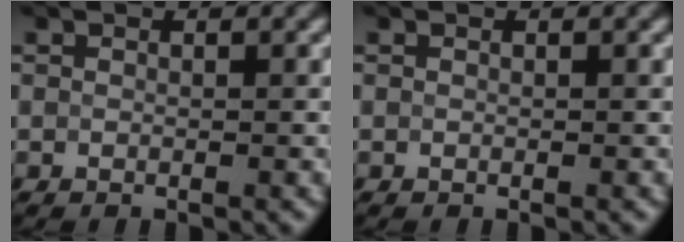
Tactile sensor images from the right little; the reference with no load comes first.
{"total": 0.0}